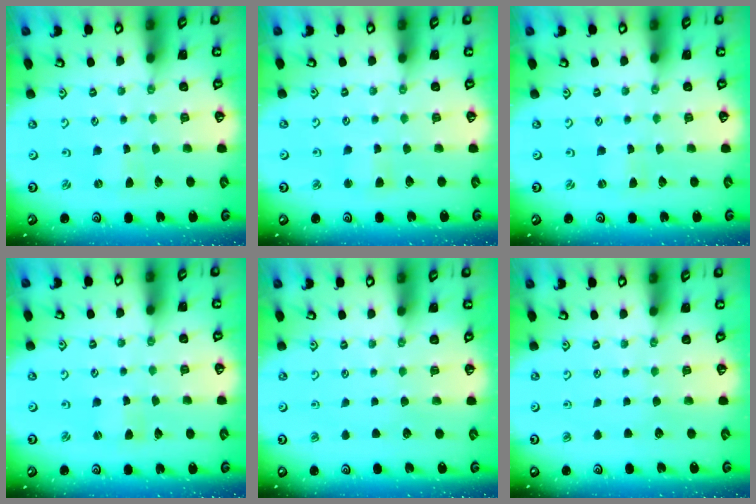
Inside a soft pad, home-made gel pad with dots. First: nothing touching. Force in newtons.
{"total": 2.8, "press": 2.8, "slide": 0.2}
{"total": 0.0}
{"total": 1.0, "press": 0.9, "slide": 0.2}
{"total": 0.0}
{"total": 0.0}